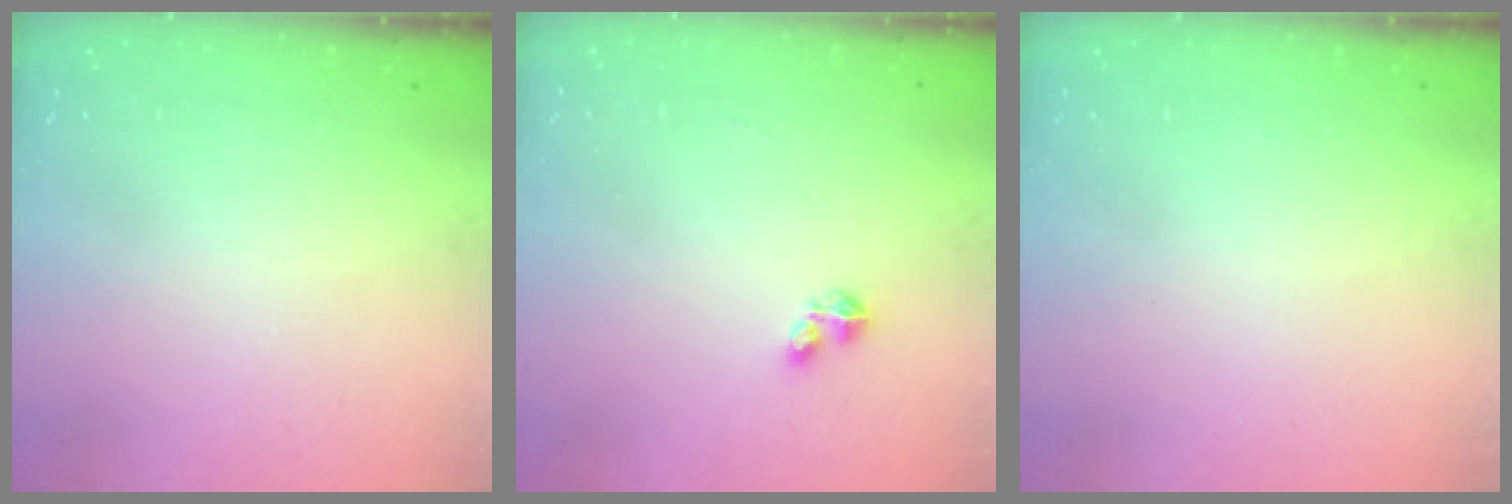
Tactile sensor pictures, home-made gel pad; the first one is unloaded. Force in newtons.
{"total": 2.9, "press": 2.9, "slide": 0.5}
{"total": 0.0}